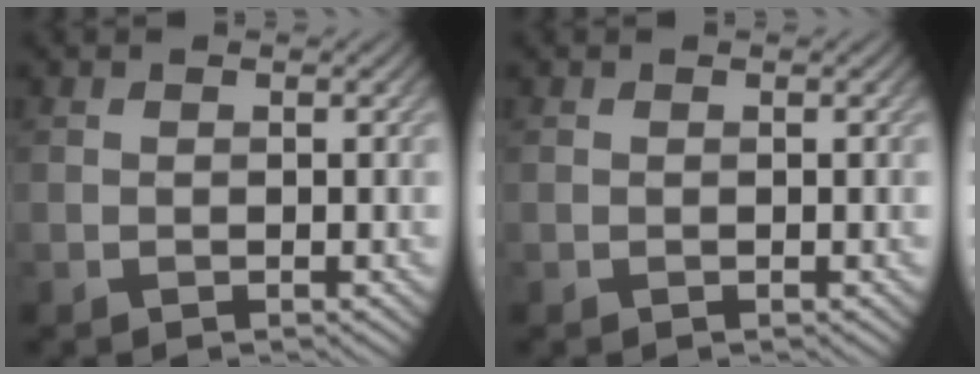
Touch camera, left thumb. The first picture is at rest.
{"total": 0.0}